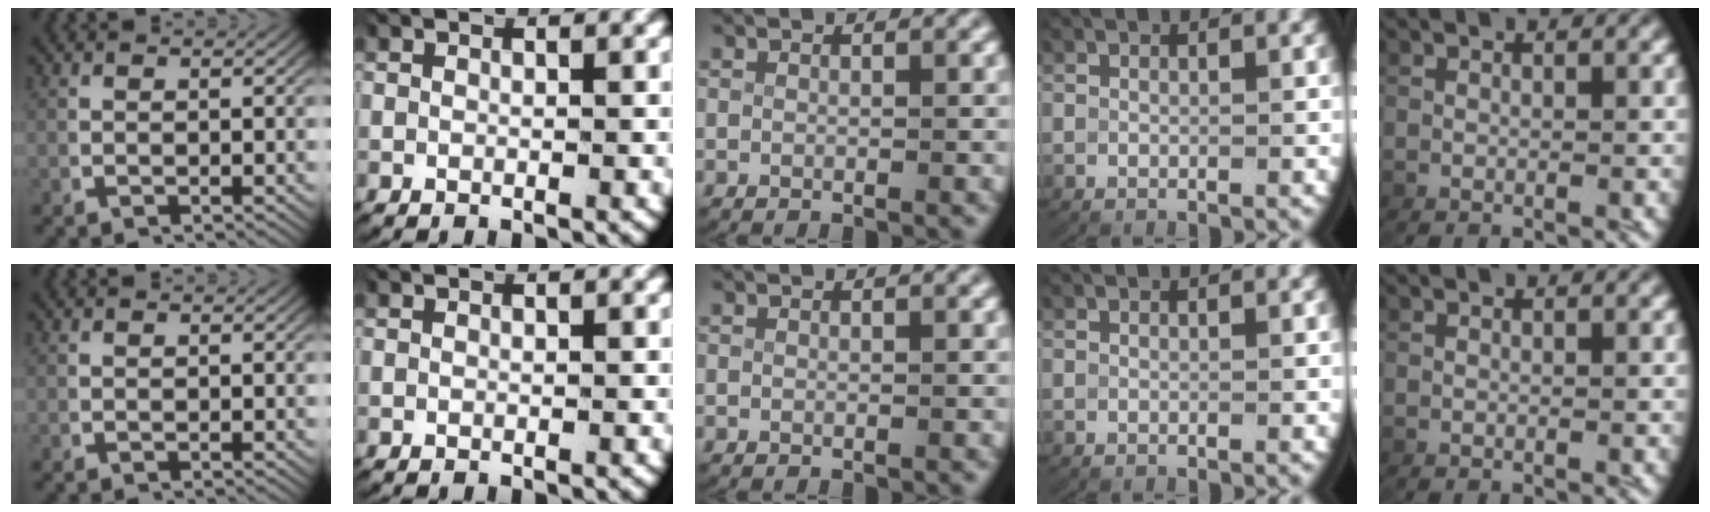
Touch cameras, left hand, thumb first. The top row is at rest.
{}